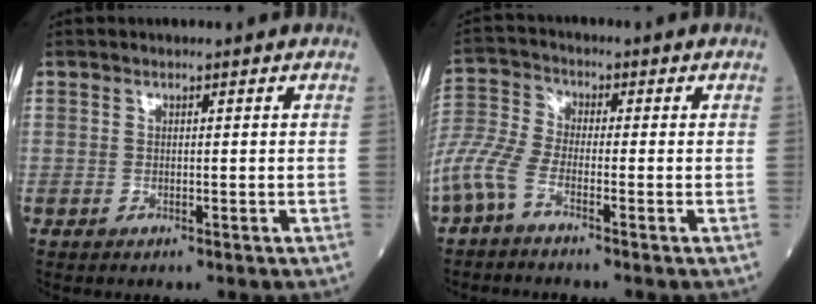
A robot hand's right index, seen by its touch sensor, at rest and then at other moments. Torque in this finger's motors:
{"motor_torque": [0.15, -0.23, 0.46, 0.11]}